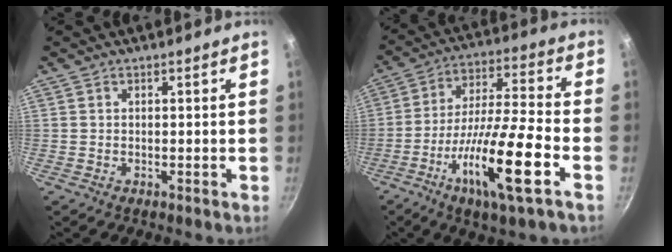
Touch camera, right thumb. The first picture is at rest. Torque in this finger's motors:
{"motor_torque": [0.73, 0.00, 2.11, -0.68, 0.21]}